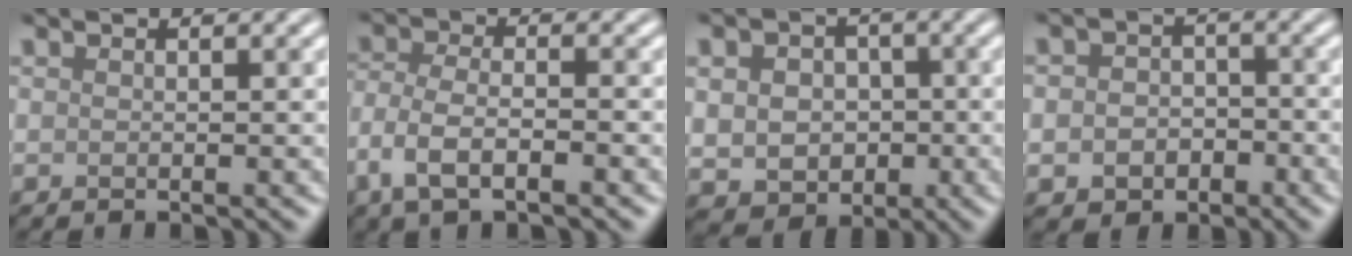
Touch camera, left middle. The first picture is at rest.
{"total": 4.4, "force": [-2.4, 1.8, 3.2], "torque": [-0.068, -0.001, -0.054]}
{"total": 6.3, "force": [-0.2, 5.1, 3.5], "torque": [-0.053, -0.002, -0.012]}
{"total": 3.7, "force": [-1.2, 3.0, 1.8], "torque": [-0.008, -0.005, -0.028]}